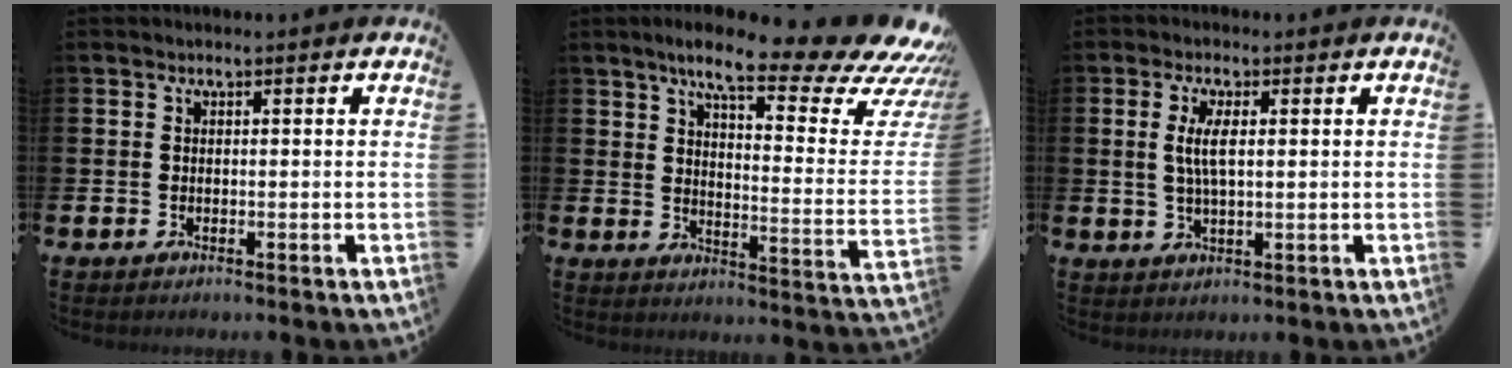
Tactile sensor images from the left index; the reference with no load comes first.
{"total": 12.1, "force": [8.9, 2.7, 7.8], "torque": [-0.131, -0.063, 0.136]}
{"total": 3.8, "force": [1.1, 1.3, 3.4], "torque": [-0.058, 0.001, 0.014]}